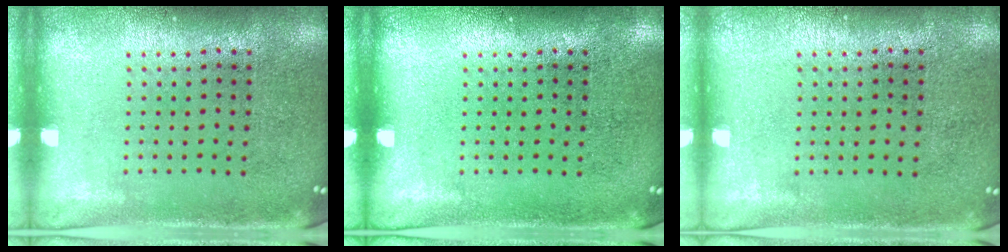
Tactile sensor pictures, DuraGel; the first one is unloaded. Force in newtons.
{"total": 0.0}
{"total": 0.0}